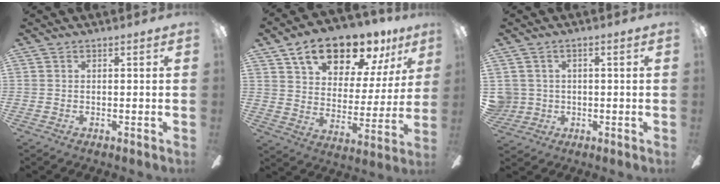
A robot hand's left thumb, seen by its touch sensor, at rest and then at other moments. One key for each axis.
{"total": 17.1, "fx": 12.6, "fy": 7.9, "fz": 8.5, "tx": -0.142, "ty": -0.072, "tz": 0.219}
{"total": 3.9, "fx": 0.5, "fy": 3.8, "fz": 0.2, "tx": -0.024, "ty": 0.010, "tz": 0.010}